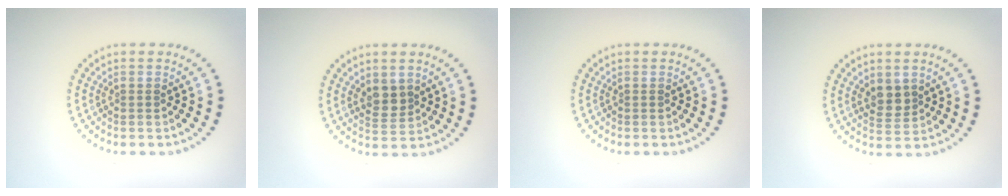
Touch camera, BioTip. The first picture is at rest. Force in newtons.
{"total": 2.2, "press": 2.0, "slide": 0.9}
{"total": 0.0}
{"total": 2.2, "press": 2.0, "slide": 1.0}